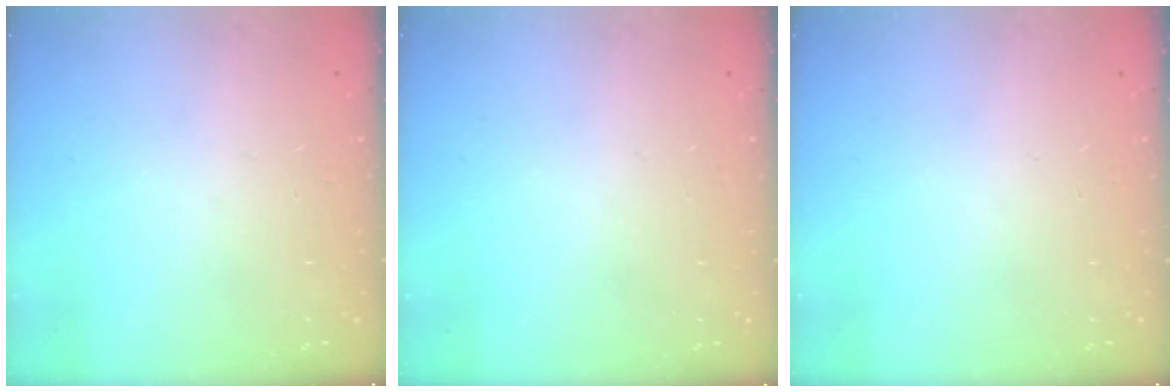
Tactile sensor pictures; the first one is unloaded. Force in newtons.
{"total": 0.0}
{"total": 0.0}